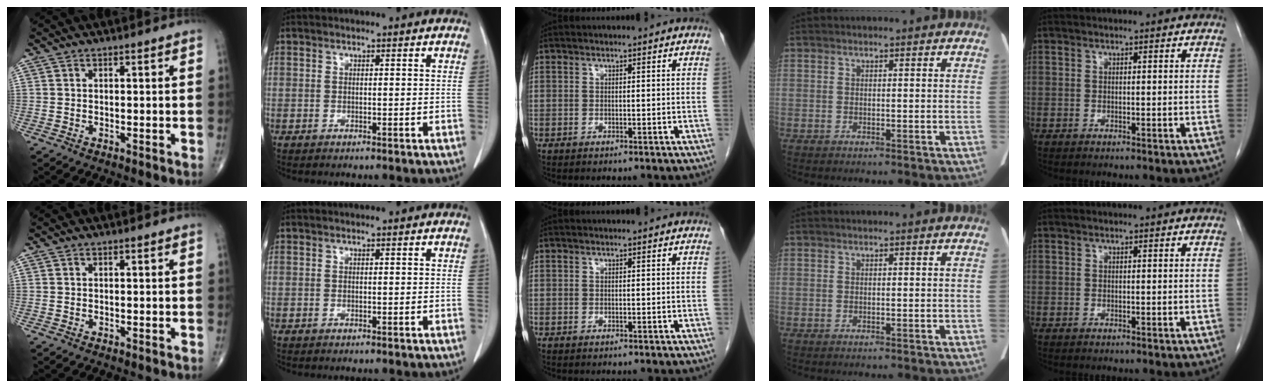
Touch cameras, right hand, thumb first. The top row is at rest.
{}